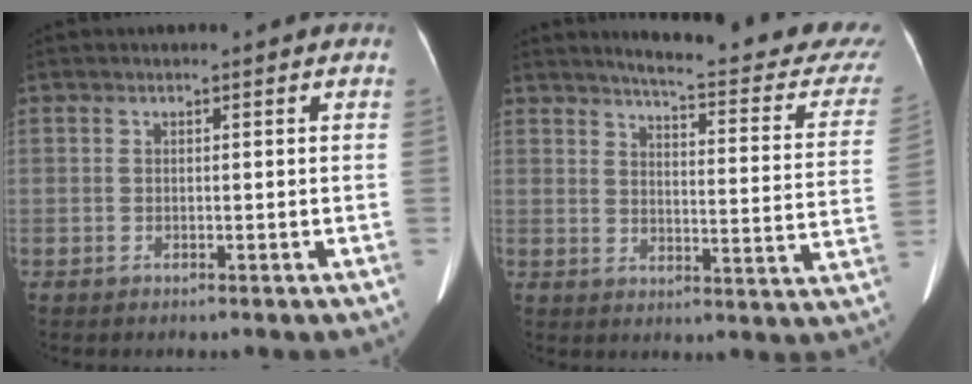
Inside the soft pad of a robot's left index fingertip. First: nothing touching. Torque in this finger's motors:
{"motor_torque": [-0.34, -1.10, 0.03, 0.06]}